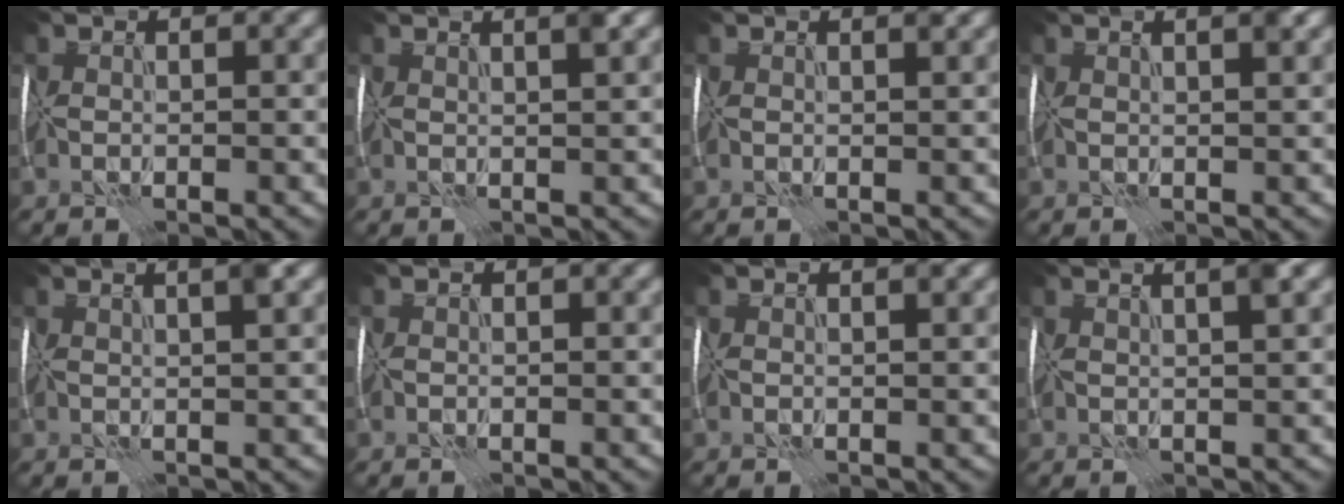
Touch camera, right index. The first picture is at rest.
{"total": 1.9, "force": [1.3, -0.2, 1.4], "torque": [-0.018, 0.009, 0.018]}
{"total": 1.0, "force": [0.7, 0.2, 0.7], "torque": [-0.005, 0.001, 0.011]}
{"total": 2.3, "force": [1.2, 0.2, 1.9], "torque": [-0.022, 0.011, 0.016]}
{"total": 2.2, "force": [1.3, -0.2, 1.8], "torque": [-0.025, 0.013, 0.021]}
{"total": 0.0}
{"total": 0.7, "force": [0.4, 0.1, 0.6], "torque": [-0.006, 0.001, 0.007]}
{"total": 2.5, "force": [1.5, 0.0, 2.0], "torque": [-0.024, 0.016, 0.022]}